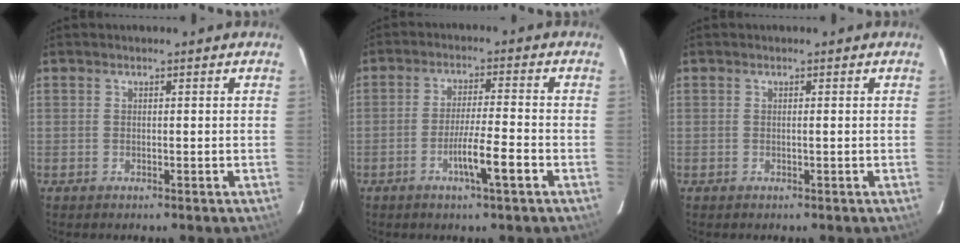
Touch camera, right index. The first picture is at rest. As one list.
[{"total": 6.4, "force": [-2.9, -0.2, 5.7], "torque": [-0.099, -0.007, -0.052]}, {"total": 0.0}]